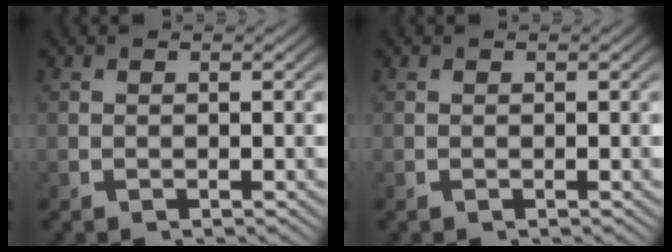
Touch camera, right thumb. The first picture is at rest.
{"total": 0.0}